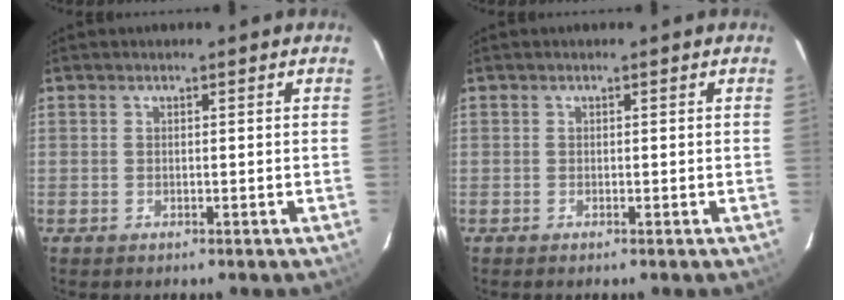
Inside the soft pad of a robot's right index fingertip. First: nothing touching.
{"total": 0.0}